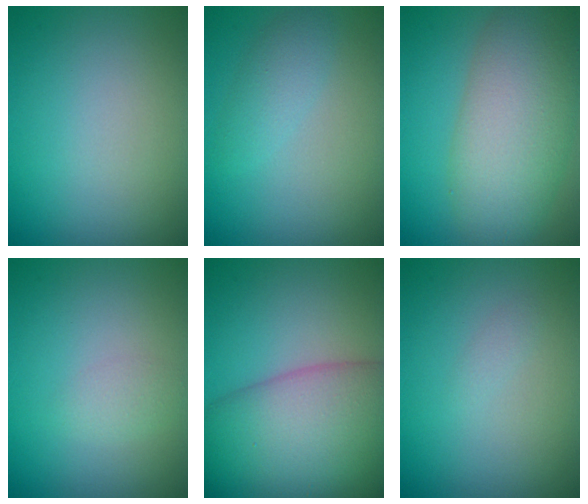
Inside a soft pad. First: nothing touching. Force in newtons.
{"total": 1.9, "press": 1.9, "slide": 0.1}
{"total": 8.5, "press": 8.5, "slide": 0.2}
{"total": 1.1, "press": 1.1, "slide": 0.0}
{"total": 12.3, "press": 12.3, "slide": 0.5}
{"total": 0.6, "press": 0.6, "slide": 0.0}